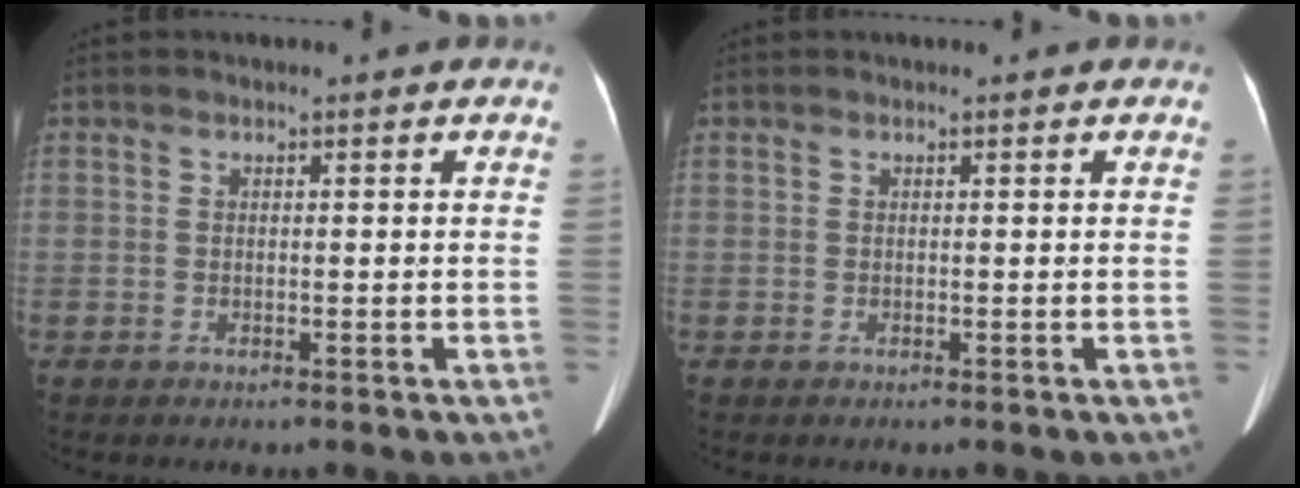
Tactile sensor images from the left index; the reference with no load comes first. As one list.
[{"total": 0.0}]